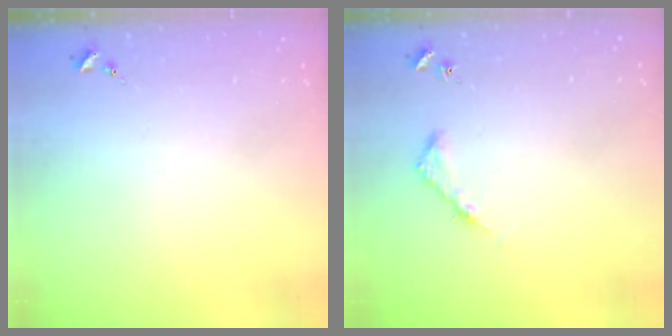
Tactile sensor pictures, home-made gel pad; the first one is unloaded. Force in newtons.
{"total": 4.3, "press": 4.3, "slide": 0.4}